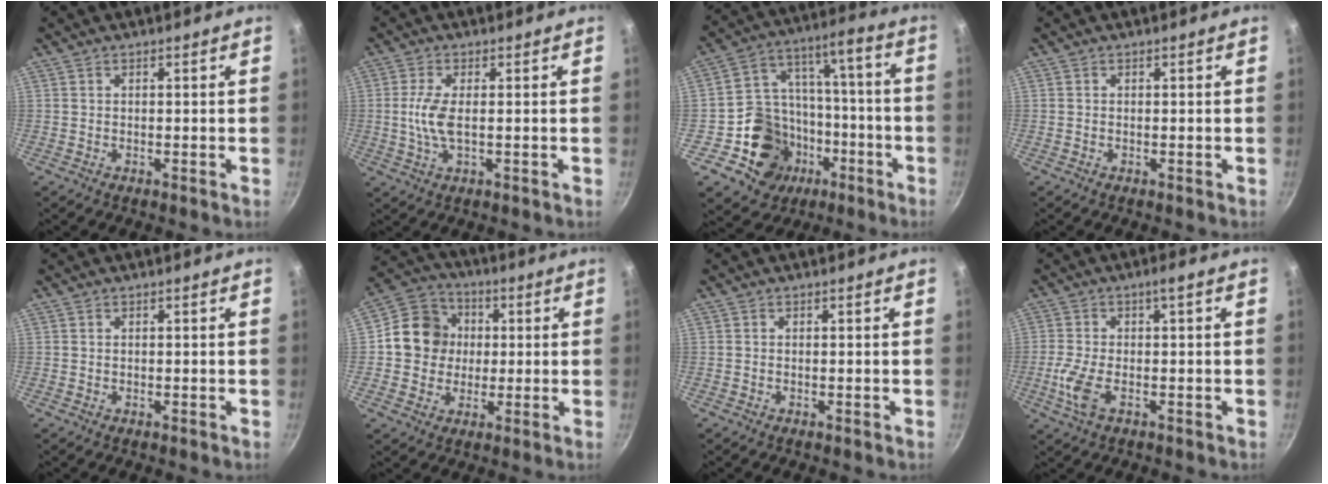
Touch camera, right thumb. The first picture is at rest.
{"total": 5.3, "force": [0.0, 1.9, 5.0], "torque": [-0.115, 0.000, -0.003]}
{"total": 17.6, "force": [-7.1, 14.8, 6.3], "torque": [-0.061, 0.073, -0.101]}
{"total": 0.0}
{"total": 0.0}
{"total": 11.5, "force": [0.9, 10.5, 4.6], "torque": [-0.044, 0.018, 0.000]}
{"total": 0.0}
{"total": 6.9, "force": [-1.5, 1.9, 6.4], "torque": [-0.128, 0.010, -0.028]}